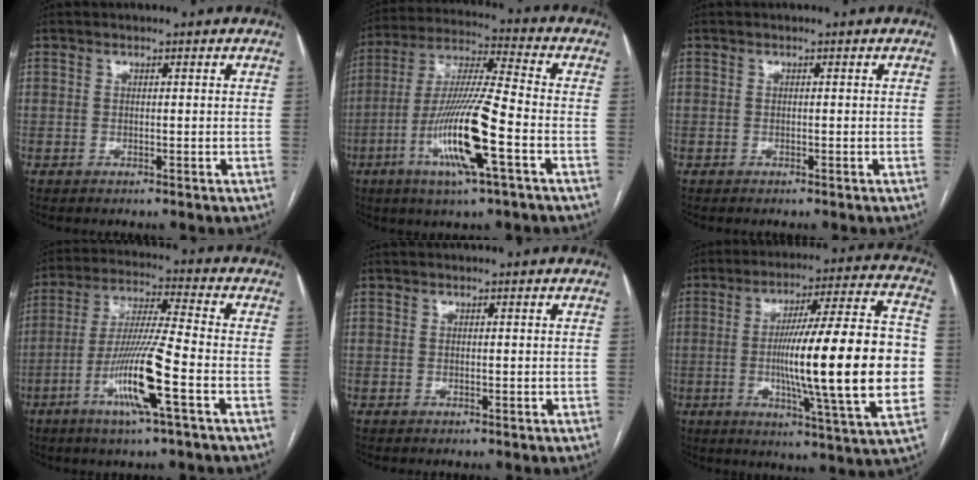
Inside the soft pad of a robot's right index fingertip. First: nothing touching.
{"total": 15.4, "force": [-5.4, 0.5, 14.5], "torque": [-0.290, -0.012, -0.103]}
{"total": 0.0}
{"total": 12.4, "force": [-4.8, -0.5, 11.5], "torque": [-0.227, -0.012, -0.093]}
{"total": 0.0}
{"total": 23.3, "force": [-2.0, 1.0, 23.2], "torque": [-0.324, 0.011, -0.035]}